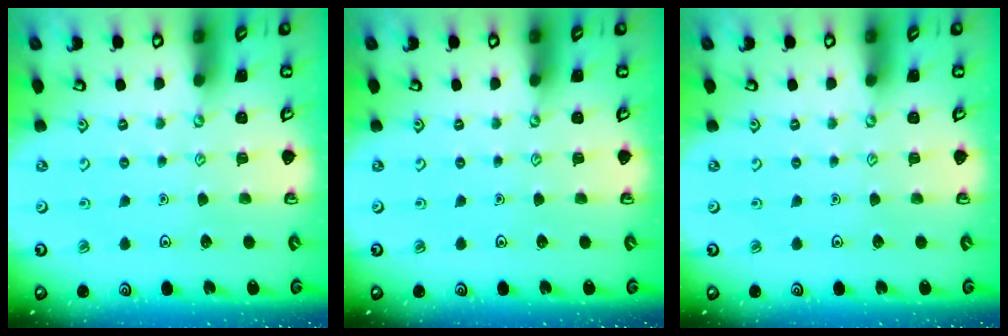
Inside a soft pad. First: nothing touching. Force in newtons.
{"total": 0.0}
{"total": 0.0}